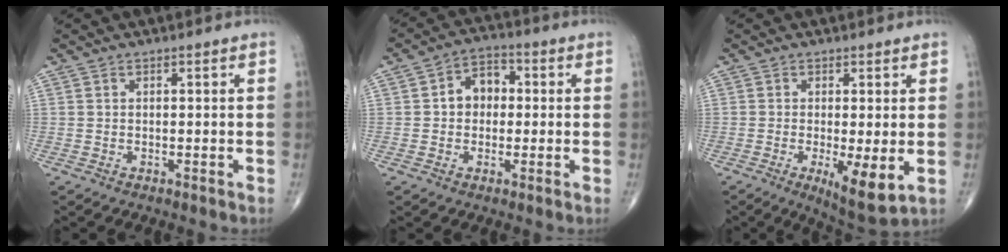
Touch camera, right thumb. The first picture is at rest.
{"total": 6.5, "force": [0.4, 5.0, 4.2], "torque": [-0.042, 0.020, -0.004]}
{"total": 7.6, "force": [-1.6, 2.0, 7.1], "torque": [-0.116, -0.025, -0.023]}